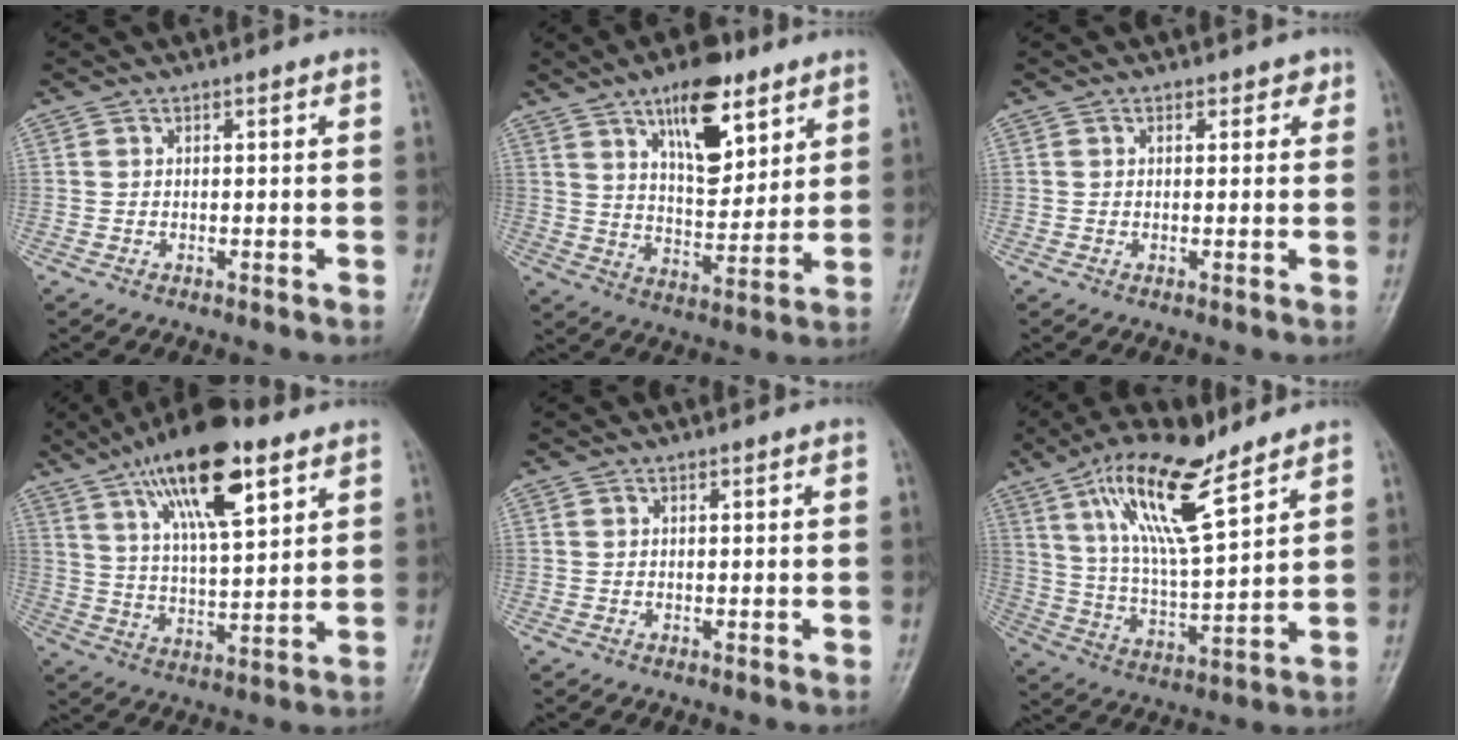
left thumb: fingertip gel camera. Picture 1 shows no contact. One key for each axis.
{"total": 13.8, "fx": 7.8, "fy": 6.2, "fz": 9.6, "tx": -0.119, "ty": -0.045, "tz": 0.127}
{"total": 1.9, "fx": 1.0, "fy": 1.4, "fz": 0.8, "tx": 0.008, "ty": -0.002, "tz": 0.006}
{"total": 17.8, "fx": 9.7, "fy": 5.9, "fz": 13.8, "tx": -0.211, "ty": -0.028, "tz": 0.169}
{"total": 0.0}
{"total": 16.5, "fx": 9.7, "fy": 5.0, "fz": 12.4, "tx": -0.214, "ty": -0.039, "tz": 0.184}